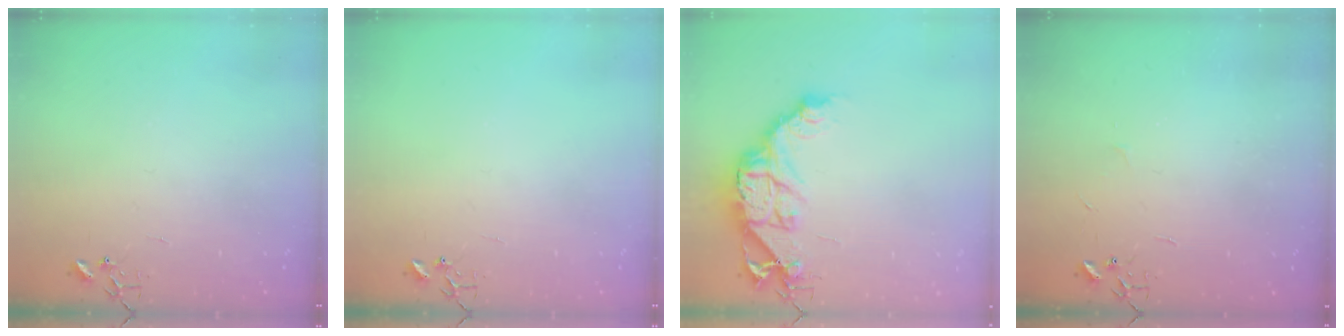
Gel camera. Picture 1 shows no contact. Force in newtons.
{"total": 0.0}
{"total": 15.1, "press": 15.0, "slide": 1.3}
{"total": 2.3, "press": 2.3, "slide": 0.3}